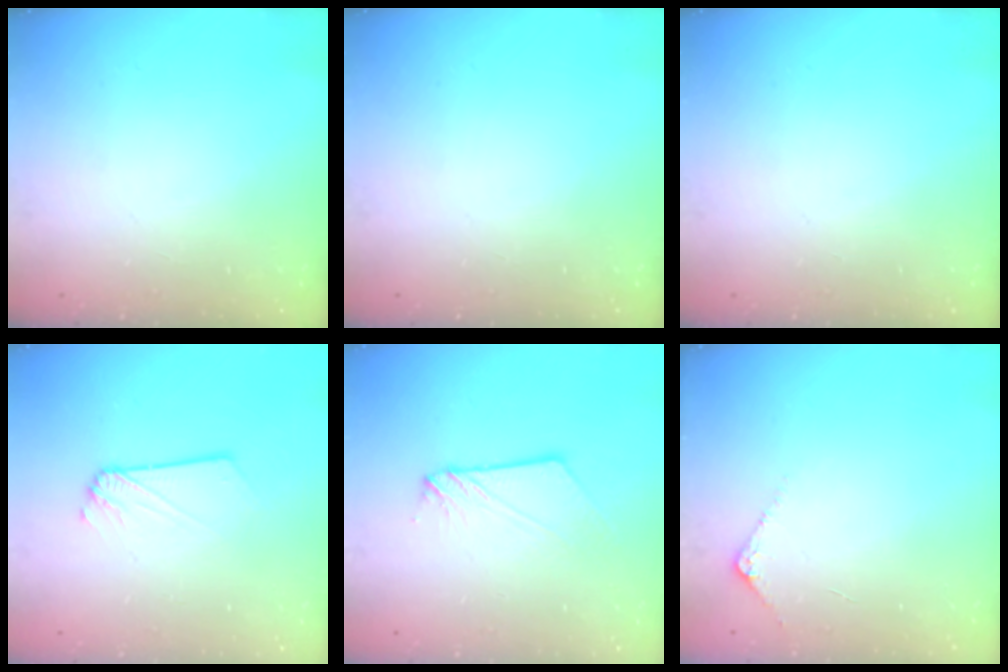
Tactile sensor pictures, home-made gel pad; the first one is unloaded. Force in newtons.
{"total": 0.0}
{"total": 0.0}
{"total": 2.1, "press": 2.1, "slide": 0.3}
{"total": 3.6, "press": 3.6, "slide": 0.3}
{"total": 6.0, "press": 5.9, "slide": 0.7}